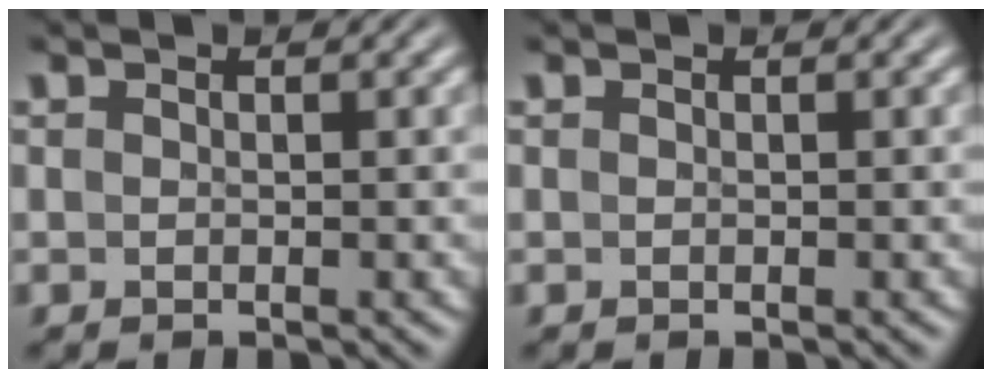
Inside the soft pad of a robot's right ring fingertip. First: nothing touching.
{"total": 0.0}